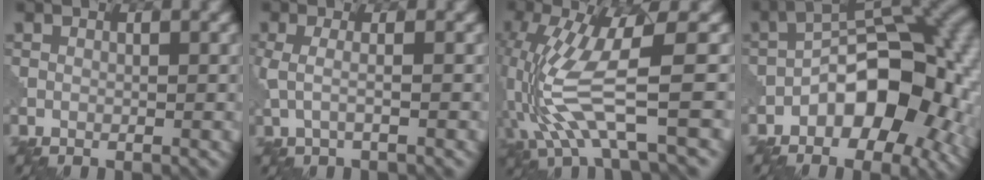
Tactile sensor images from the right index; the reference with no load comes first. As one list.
[{"total": 2.1, "force": [-0.1, 0.7, 2.0], "torque": [-0.045, -0.003, -0.005]}, {"total": 8.1, "force": [-1.7, 1.8, 7.7], "torque": [-0.184, -0.005, -0.031]}, {"total": 11.7, "force": [-3.4, 6.6, 9.1], "torque": [-0.114, 0.012, -0.062]}]